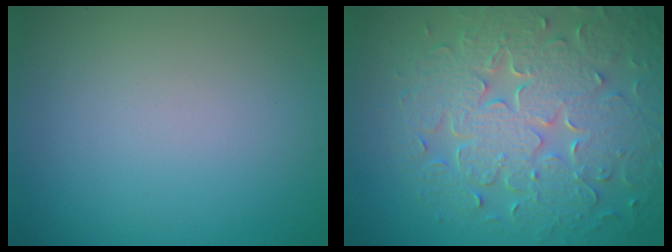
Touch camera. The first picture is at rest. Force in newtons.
{"total": 8.7, "press": 6.4, "slide": 6.0}